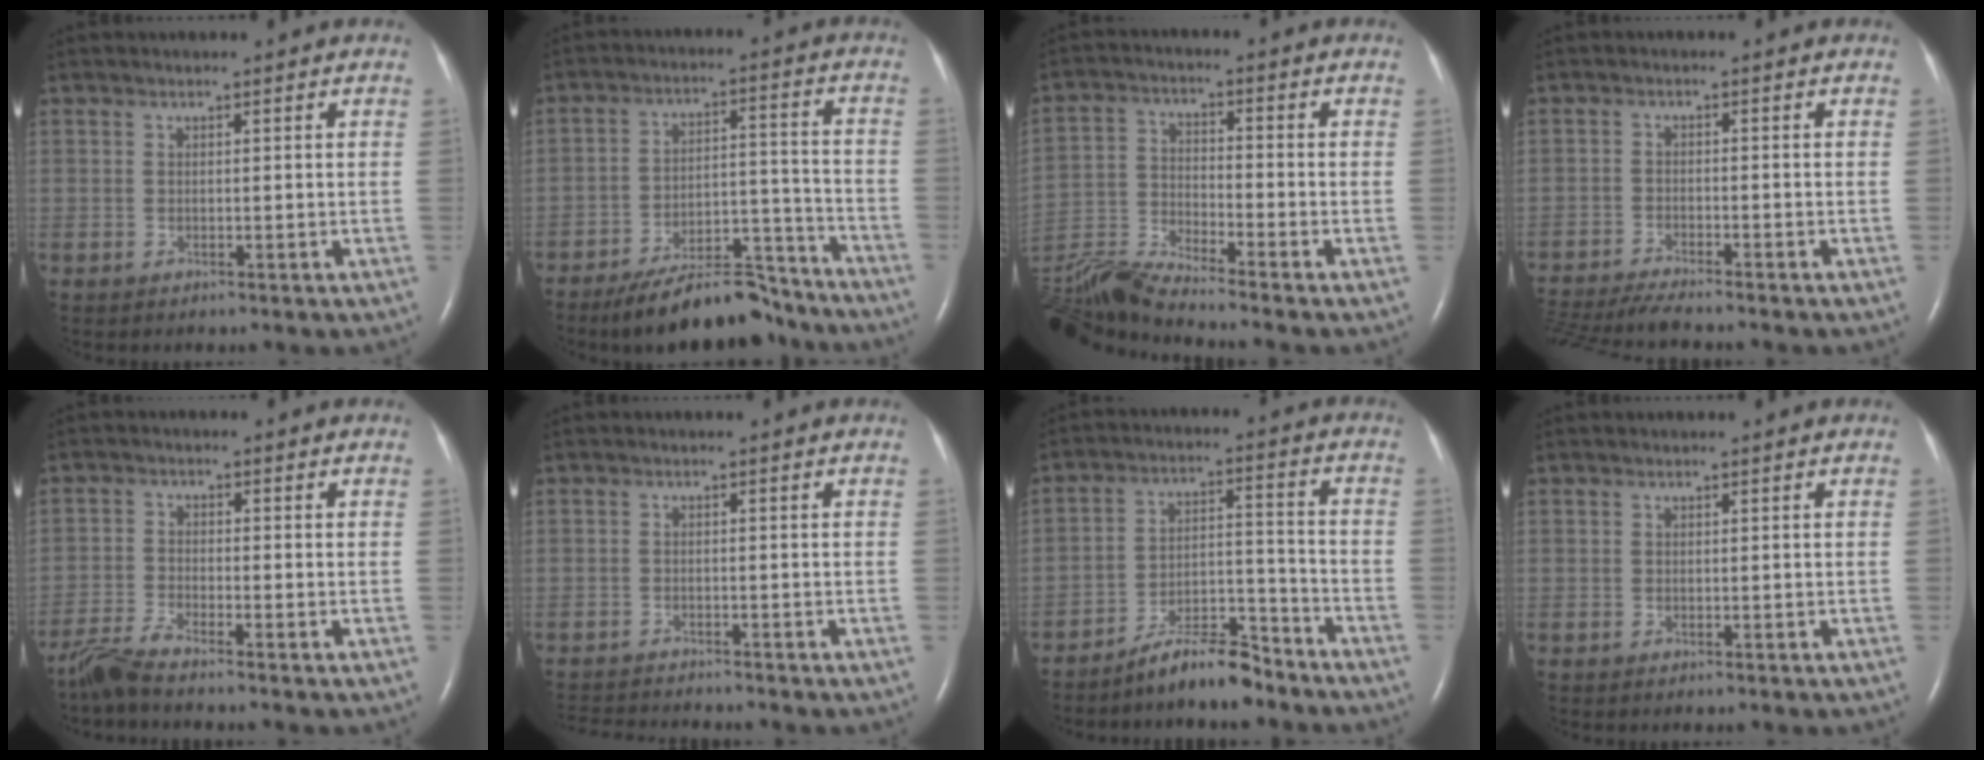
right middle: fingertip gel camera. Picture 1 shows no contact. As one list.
[{"total": 13.1, "force": [-11.5, 3.5, 5.4], "torque": [-0.075, 0.031, -0.182]}, {"total": 10.1, "force": [-9.4, -2.0, 2.9], "torque": [-0.065, -0.010, -0.184]}, {"total": 10.3, "force": [-9.4, 0.0, 4.3], "torque": [-0.070, -0.026, -0.157]}, {"total": 4.2, "force": [-3.9, -0.5, 1.6], "torque": [-0.043, -0.020, -0.082]}, {"total": 7.1, "force": [-6.9, 0.4, 1.9], "torque": [-0.031, -0.011, -0.105]}, {"total": 8.5, "force": [-7.5, 1.5, 3.6], "torque": [-0.060, 0.016, -0.130]}, {"total": 0.0}]